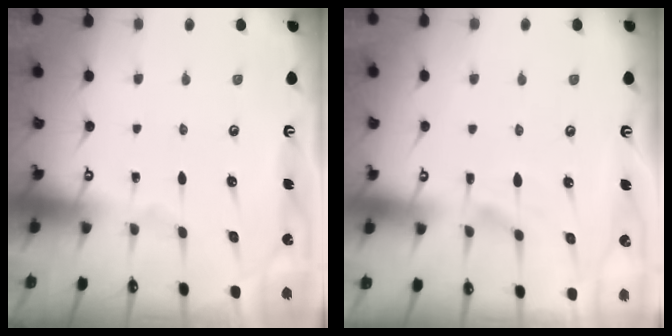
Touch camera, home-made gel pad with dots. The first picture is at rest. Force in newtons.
{"total": 1.4, "press": 0.7, "slide": 1.2}